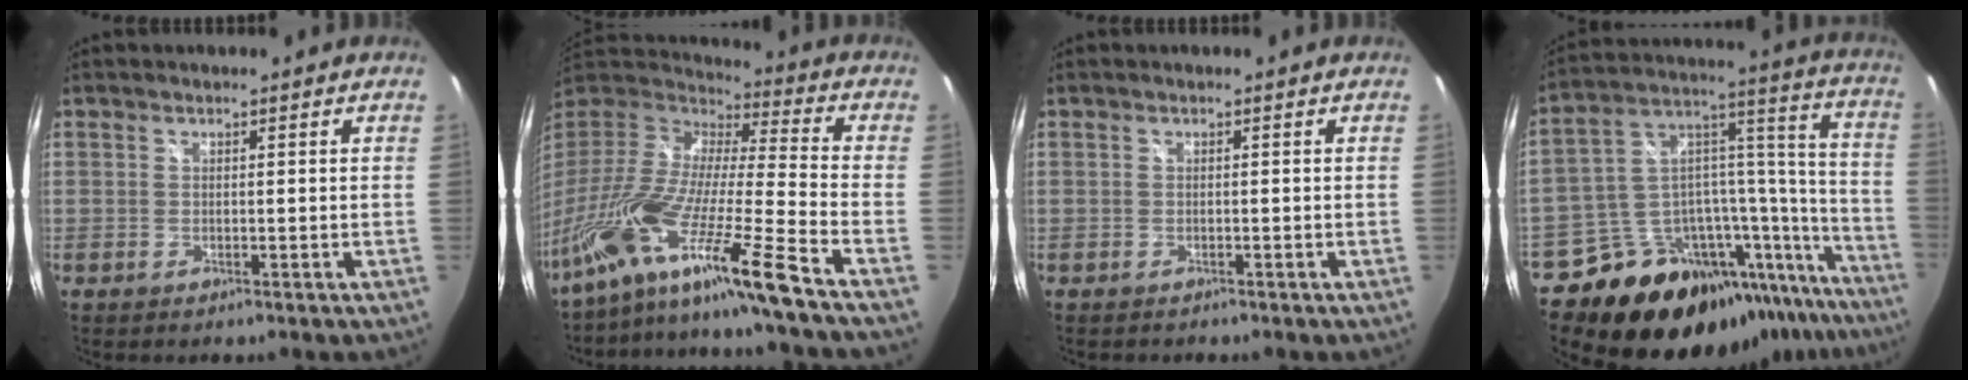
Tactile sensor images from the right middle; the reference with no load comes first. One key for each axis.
{"total": 25.4, "fx": -17.9, "fy": -0.7, "fz": 18.0, "tx": -0.296, "ty": -0.072, "tz": -0.325}
{"total": 0.6, "fx": -0.6, "fy": 0.3, "fz": 0.0, "tx": -0.003, "ty": -0.002, "tz": -0.010}
{"total": 29.3, "fx": -21.4, "fy": 12.1, "fz": 16.0, "tx": -0.206, "ty": 0.042, "tz": -0.323}